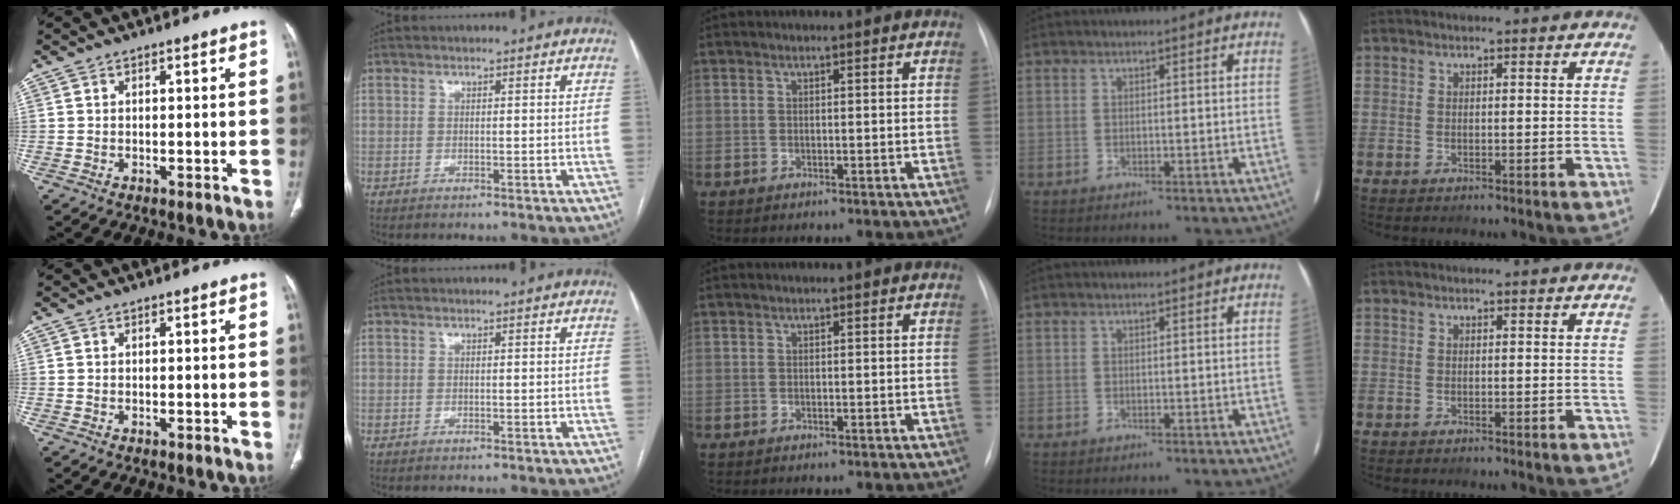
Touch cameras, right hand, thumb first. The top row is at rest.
{}